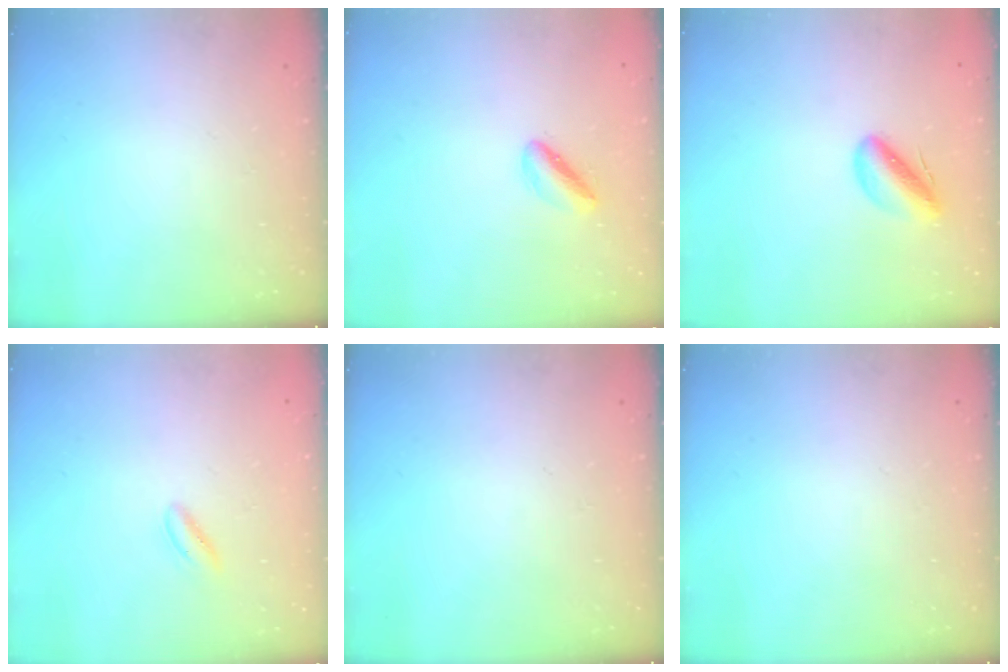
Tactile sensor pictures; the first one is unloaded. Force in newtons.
{"total": 3.4, "press": 3.2, "slide": 1.0}
{"total": 6.4, "press": 6.1, "slide": 2.0}
{"total": 2.6, "press": 2.5, "slide": 0.8}
{"total": 0.0}
{"total": 0.0}